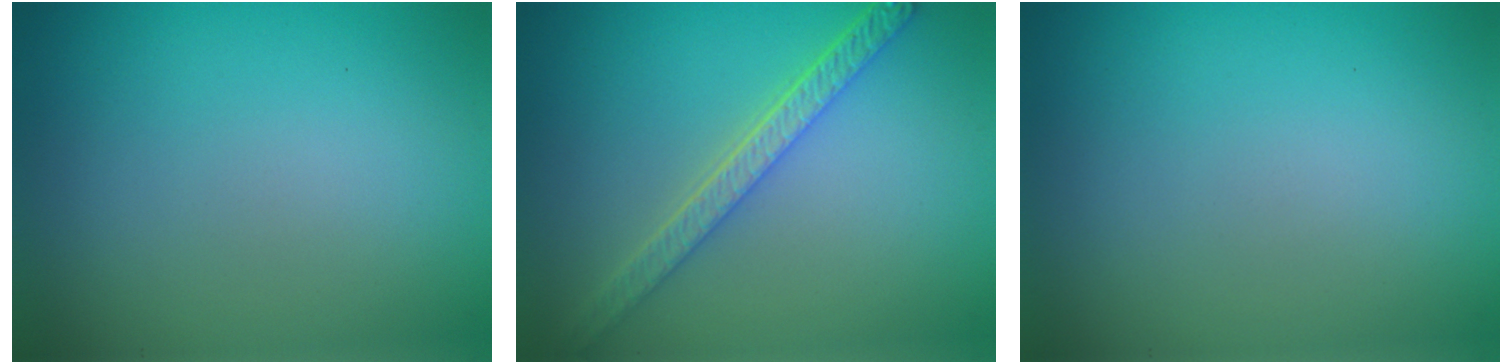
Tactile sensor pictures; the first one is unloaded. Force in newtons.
{"total": 4.4, "press": 3.4, "slide": 2.7}
{"total": 0.0}